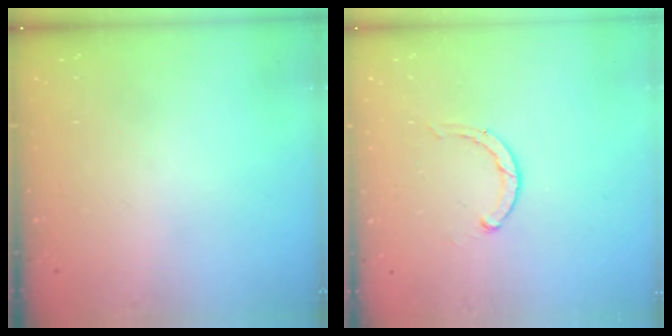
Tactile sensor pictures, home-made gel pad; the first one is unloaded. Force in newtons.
{"total": 2.3, "press": 2.3, "slide": 0.3}